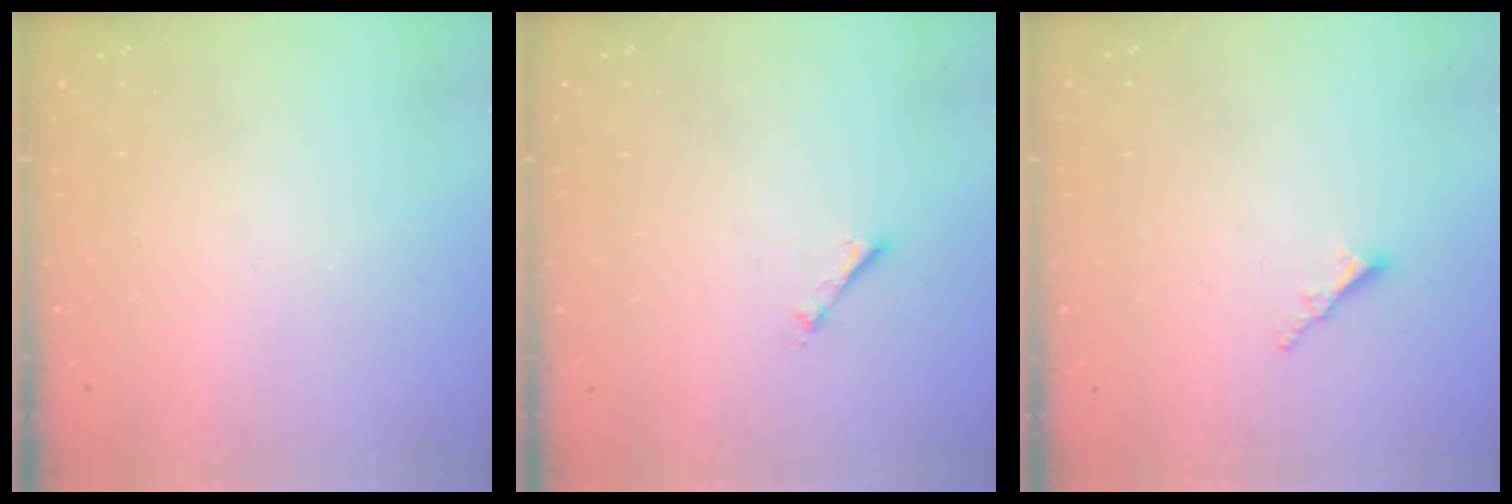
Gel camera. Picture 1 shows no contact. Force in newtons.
{"total": 2.7, "press": 2.7, "slide": 0.4}
{"total": 2.5, "press": 2.5, "slide": 0.3}